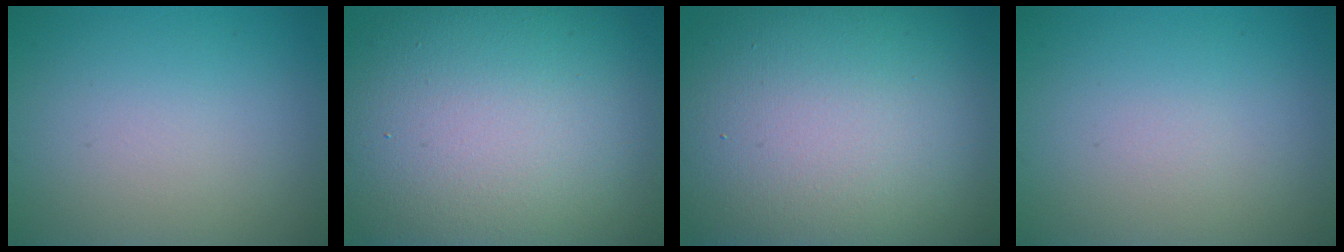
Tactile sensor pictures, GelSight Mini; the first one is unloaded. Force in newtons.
{"total": 16.4, "press": 16.3, "slide": 1.4}
{"total": 19.4, "press": 19.4, "slide": 0.6}
{"total": 0.0}